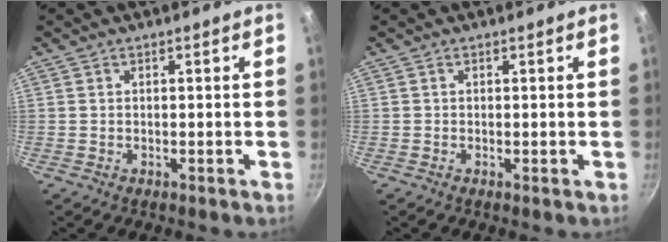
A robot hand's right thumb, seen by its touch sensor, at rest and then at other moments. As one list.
[{"total": 0.0}]